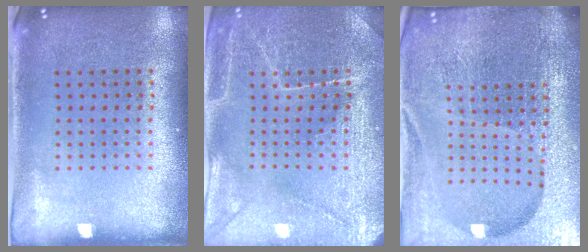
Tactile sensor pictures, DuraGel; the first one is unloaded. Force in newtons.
{"total": 3.6, "press": 3.5, "slide": 0.7}
{"total": 6.8, "press": 5.9, "slide": 3.4}